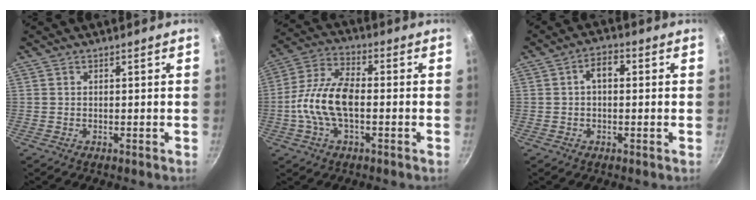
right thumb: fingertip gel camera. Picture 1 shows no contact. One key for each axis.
{"total": 12.4, "fx": -1.8, "fy": 6.2, "fz": 10.6, "tx": -0.206, "ty": 0.031, "tz": -0.048}
{"total": 4.3, "fx": 0.5, "fy": 2.5, "fz": 3.4, "tx": -0.054, "ty": 0.013, "tz": 0.001}